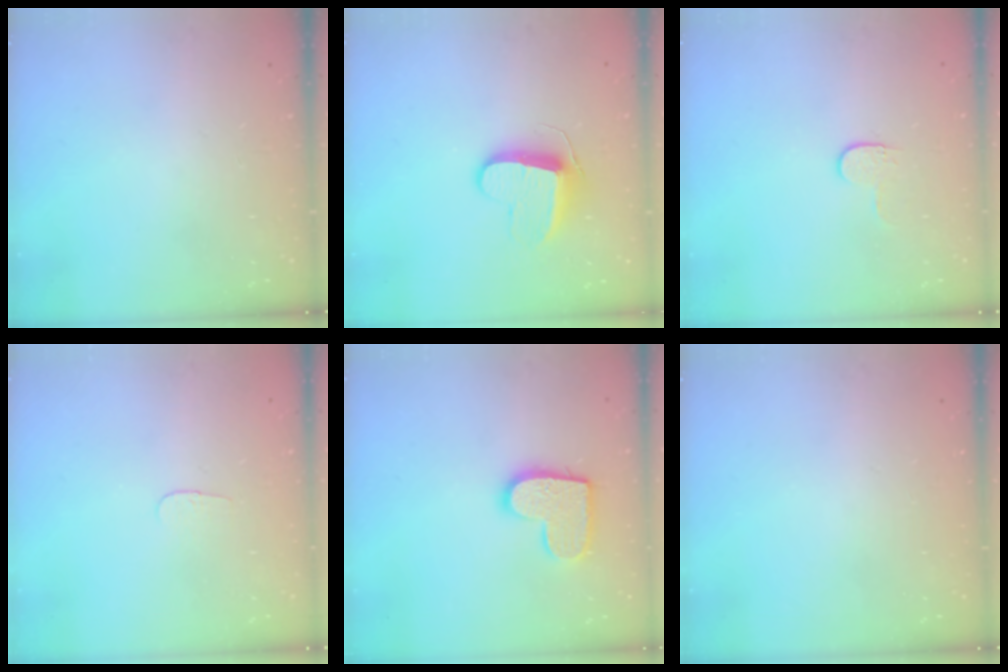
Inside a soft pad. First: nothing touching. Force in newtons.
{"total": 10.1, "press": 10.1, "slide": 0.4}
{"total": 3.9, "press": 3.8, "slide": 0.5}
{"total": 2.8, "press": 2.8, "slide": 0.3}
{"total": 12.7, "press": 12.7, "slide": 0.7}
{"total": 0.0}